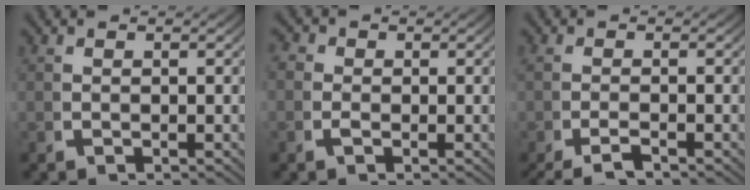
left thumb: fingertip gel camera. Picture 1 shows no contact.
{"total": 1.6, "force": [-0.1, 1.5, 0.5], "torque": [-0.014, -0.006, -0.007]}
{"total": 2.6, "force": [-2.2, 0.4, 1.2], "torque": [-0.030, -0.009, -0.036]}